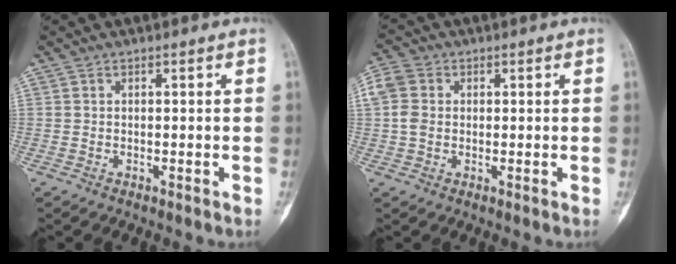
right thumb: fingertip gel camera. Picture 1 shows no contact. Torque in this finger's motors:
{"motor_torque": [0.01, 0.02, 0.19, -0.01, 0.00]}